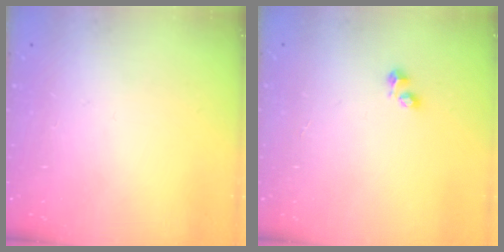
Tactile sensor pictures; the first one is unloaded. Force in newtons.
{"total": 1.7, "press": 1.6, "slide": 0.6}